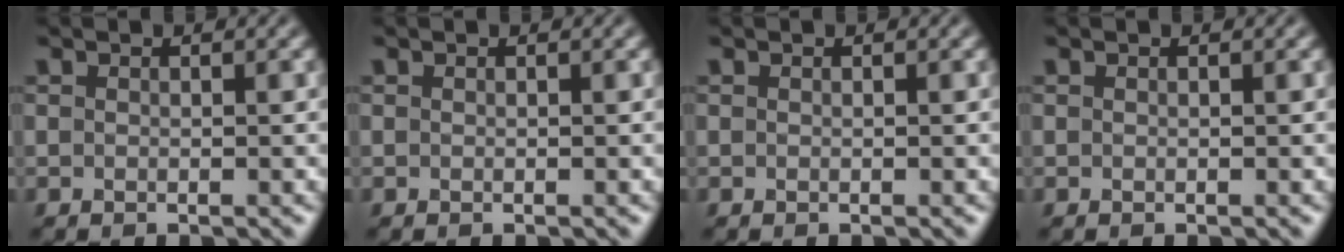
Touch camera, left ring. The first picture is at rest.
{"total": 0.0}
{"total": 0.0}
{"total": 0.0}